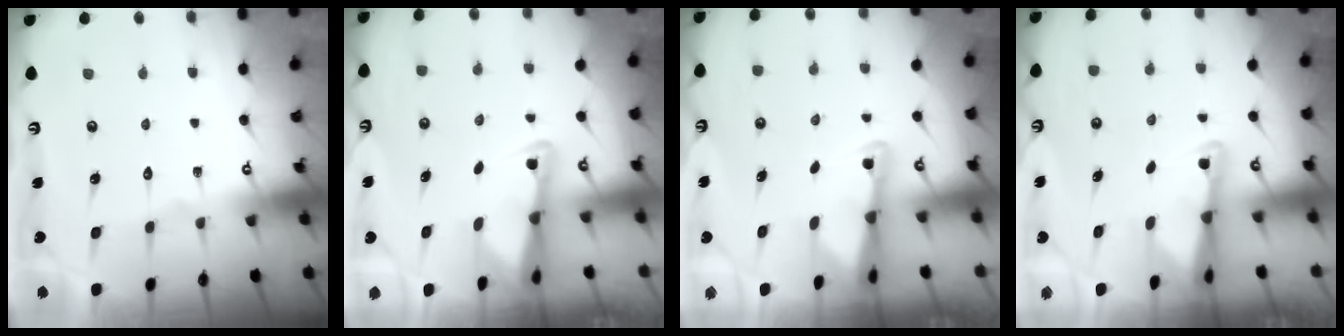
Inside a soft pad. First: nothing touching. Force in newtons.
{"total": 2.3, "press": 2.2, "slide": 0.4}
{"total": 2.2, "press": 2.2, "slide": 0.5}
{"total": 2.3, "press": 2.2, "slide": 0.5}